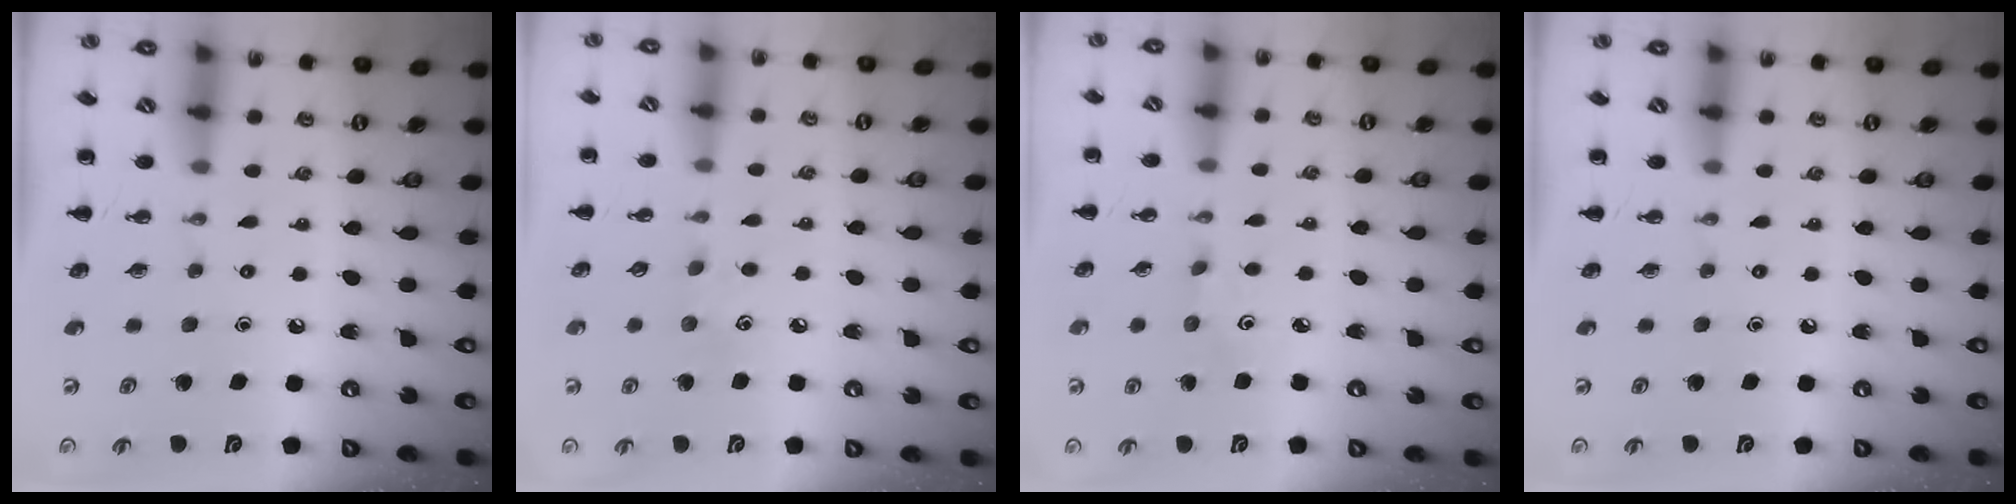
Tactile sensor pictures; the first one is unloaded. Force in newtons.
{"total": 4.3, "press": 4.2, "slide": 1.1}
{"total": 1.4, "press": 1.3, "slide": 0.4}
{"total": 0.0}